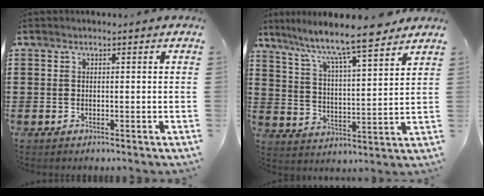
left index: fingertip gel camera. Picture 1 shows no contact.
{"total": 8.0, "force": [7.1, 0.4, 3.8], "torque": [-0.092, -0.048, 0.116]}